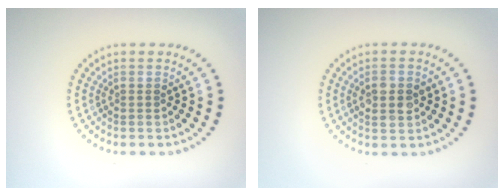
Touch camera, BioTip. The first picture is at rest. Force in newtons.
{"total": 2.6, "press": 2.6, "slide": 0.1}